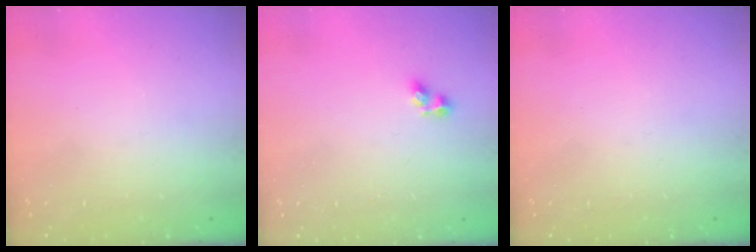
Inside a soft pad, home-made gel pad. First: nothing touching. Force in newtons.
{"total": 3.3, "press": 3.1, "slide": 1.2}
{"total": 0.0}